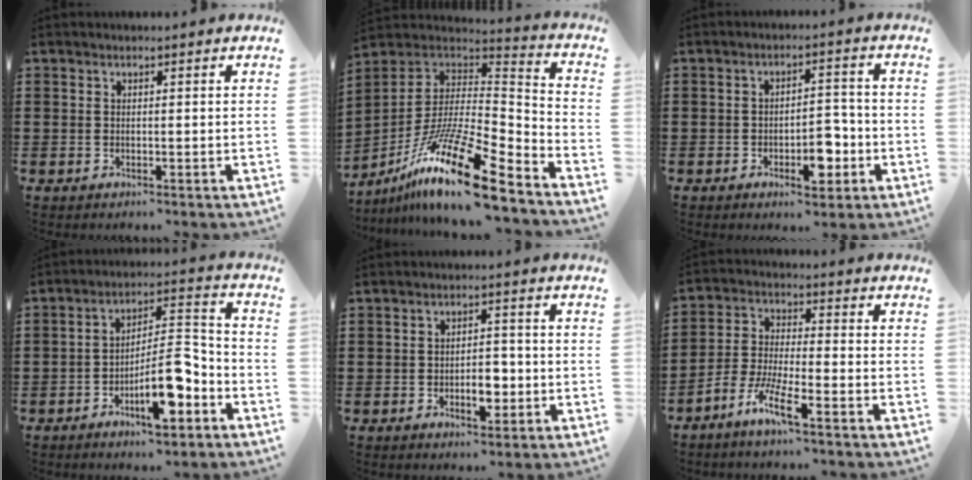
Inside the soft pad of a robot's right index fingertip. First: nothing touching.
{"total": 18.7, "force": [-12.1, 3.8, 13.7], "torque": [-0.263, 0.031, -0.214]}
{"total": 6.1, "force": [-2.4, 2.7, 5.0], "torque": [-0.070, 0.010, -0.042]}
{"total": 11.4, "force": [-6.0, 3.6, 9.1], "torque": [-0.158, 0.012, -0.105]}
{"total": 4.9, "force": [-1.5, 2.4, 4.0], "torque": [-0.062, 0.004, -0.027]}
{"total": 6.3, "force": [-4.7, 0.4, 4.2], "torque": [-0.110, -0.016, -0.099]}